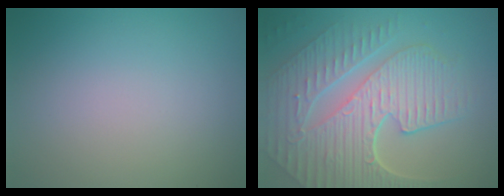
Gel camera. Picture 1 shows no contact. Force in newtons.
{"total": 9.5, "press": 6.4, "slide": 7.1}